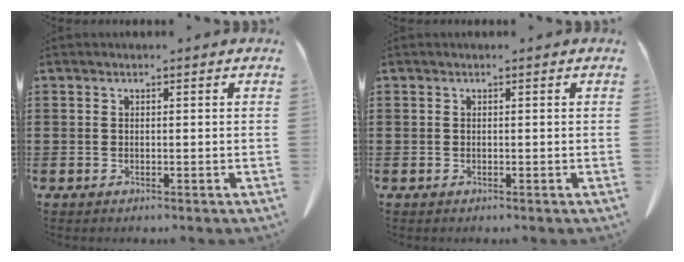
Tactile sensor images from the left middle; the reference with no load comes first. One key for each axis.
{"total": 0.0}